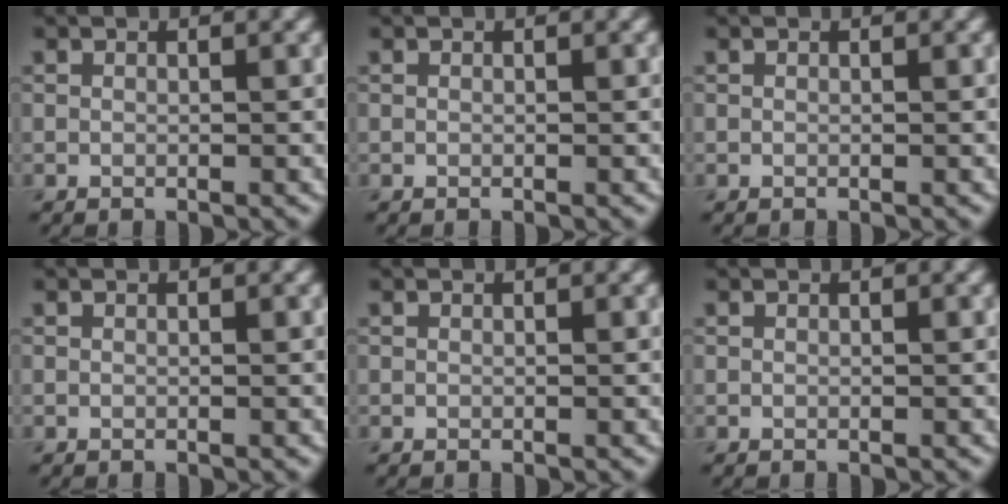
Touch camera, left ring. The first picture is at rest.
{"total": 0.0}
{"total": 0.0}
{"total": 0.0}
{"total": 0.0}
{"total": 0.0}